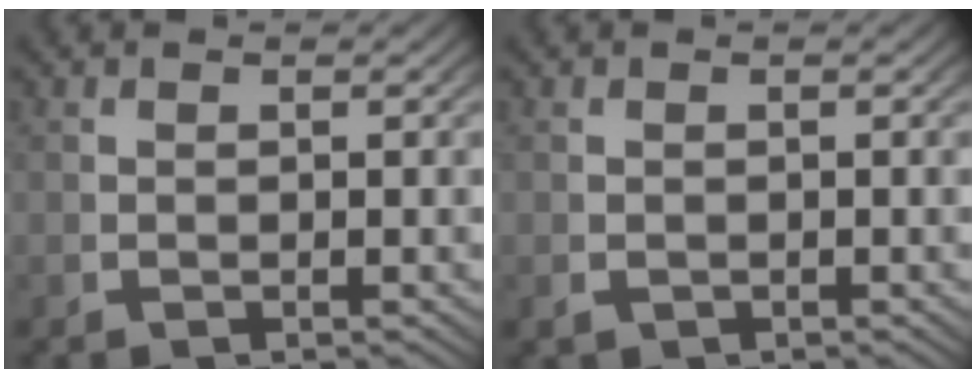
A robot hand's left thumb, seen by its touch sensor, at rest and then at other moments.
{"total": 0.8, "force": [-0.3, 0.7, 0.3], "torque": [-0.009, -0.009, 0.001]}